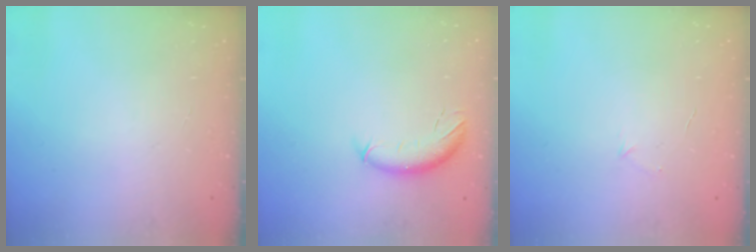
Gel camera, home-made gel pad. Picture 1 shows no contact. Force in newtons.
{"total": 8.2, "press": 8.1, "slide": 1.2}
{"total": 4.2, "press": 4.1, "slide": 0.8}